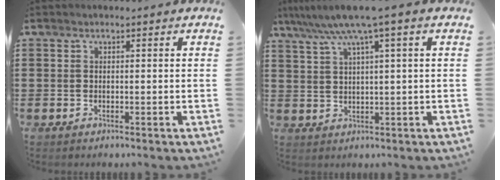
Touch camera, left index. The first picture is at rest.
{"total": 5.7, "force": [3.1, -0.5, 4.8], "torque": [-0.108, -0.011, 0.047]}